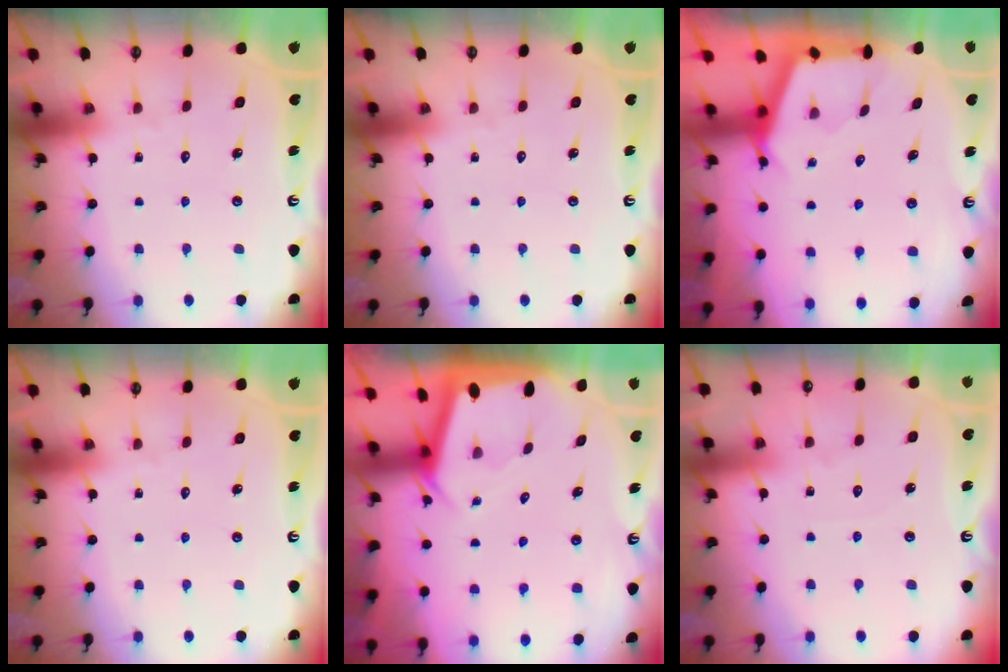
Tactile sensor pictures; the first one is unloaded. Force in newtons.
{"total": 0.0}
{"total": 2.8, "press": 2.8, "slide": 0.4}
{"total": 0.0}
{"total": 2.4, "press": 2.4, "slide": 0.2}
{"total": 2.9, "press": 2.9, "slide": 0.4}